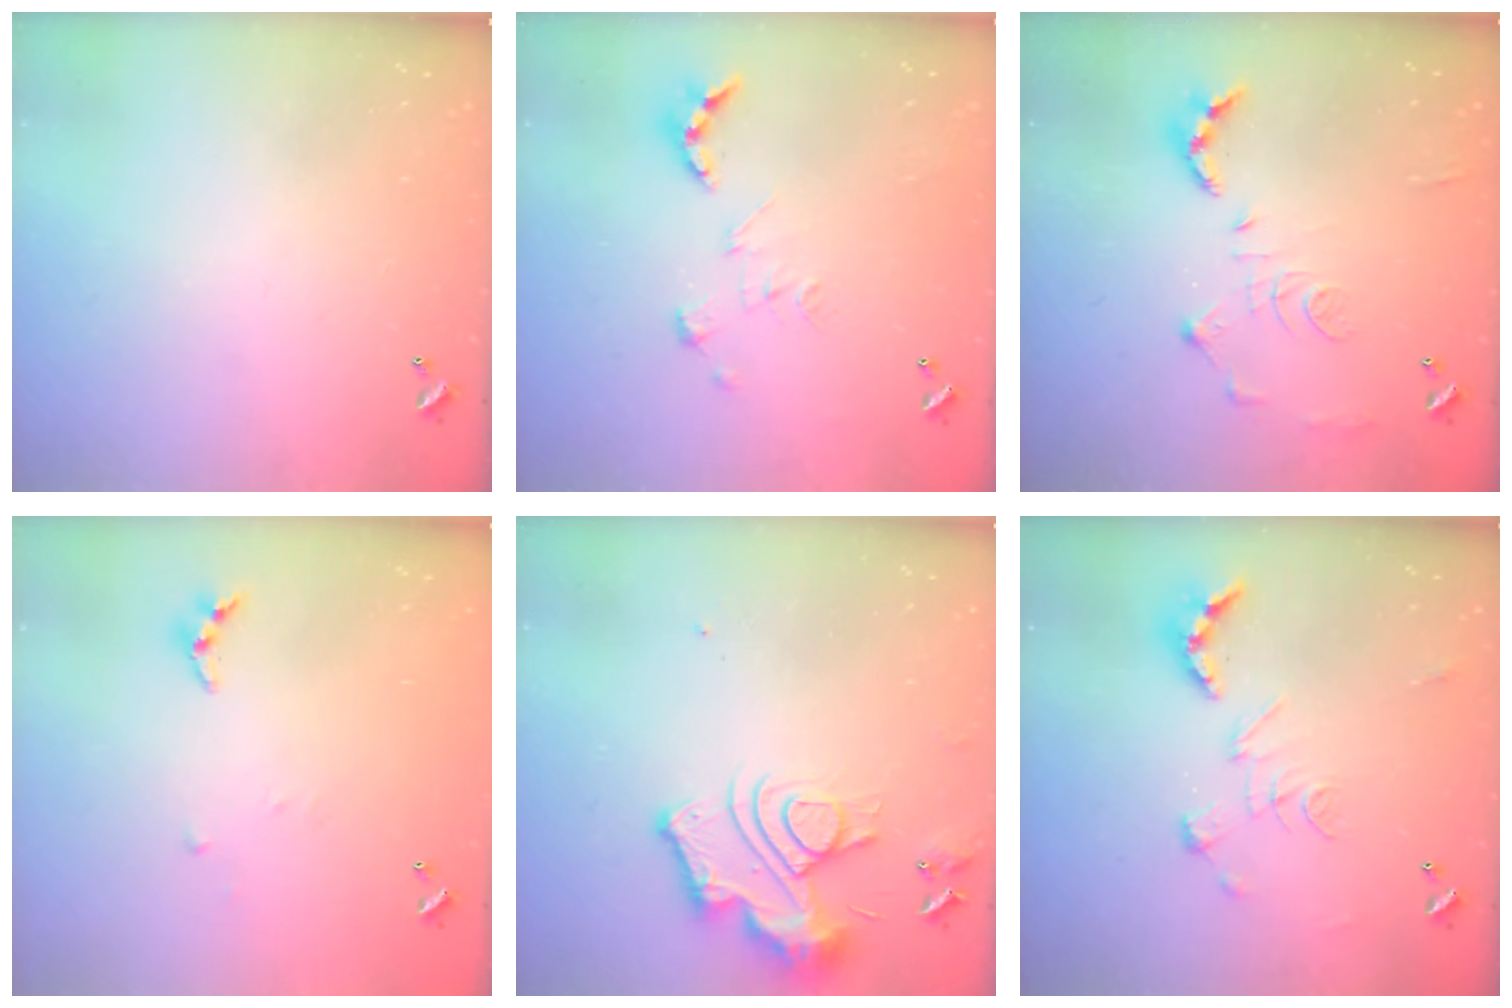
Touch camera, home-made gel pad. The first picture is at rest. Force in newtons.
{"total": 2.7, "press": 2.2, "slide": 1.5}
{"total": 10.7, "press": 10.6, "slide": 0.5}
{"total": 4.6, "press": 4.5, "slide": 0.5}
{"total": 13.0, "press": 12.9, "slide": 1.3}
{"total": 2.5, "press": 2.0, "slide": 1.5}